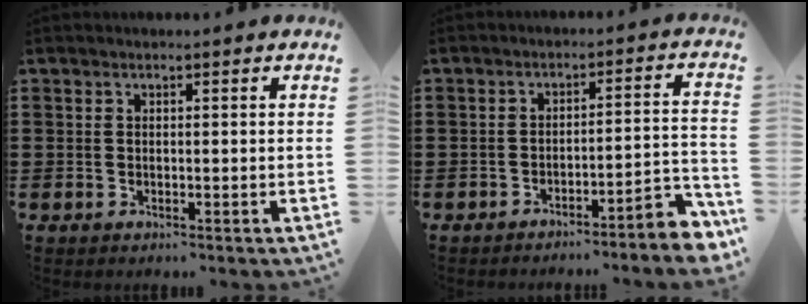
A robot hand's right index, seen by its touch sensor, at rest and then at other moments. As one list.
[{"total": 4.1, "force": [-3.8, 0.0, 1.6], "torque": [-0.031, -0.008, -0.079]}]